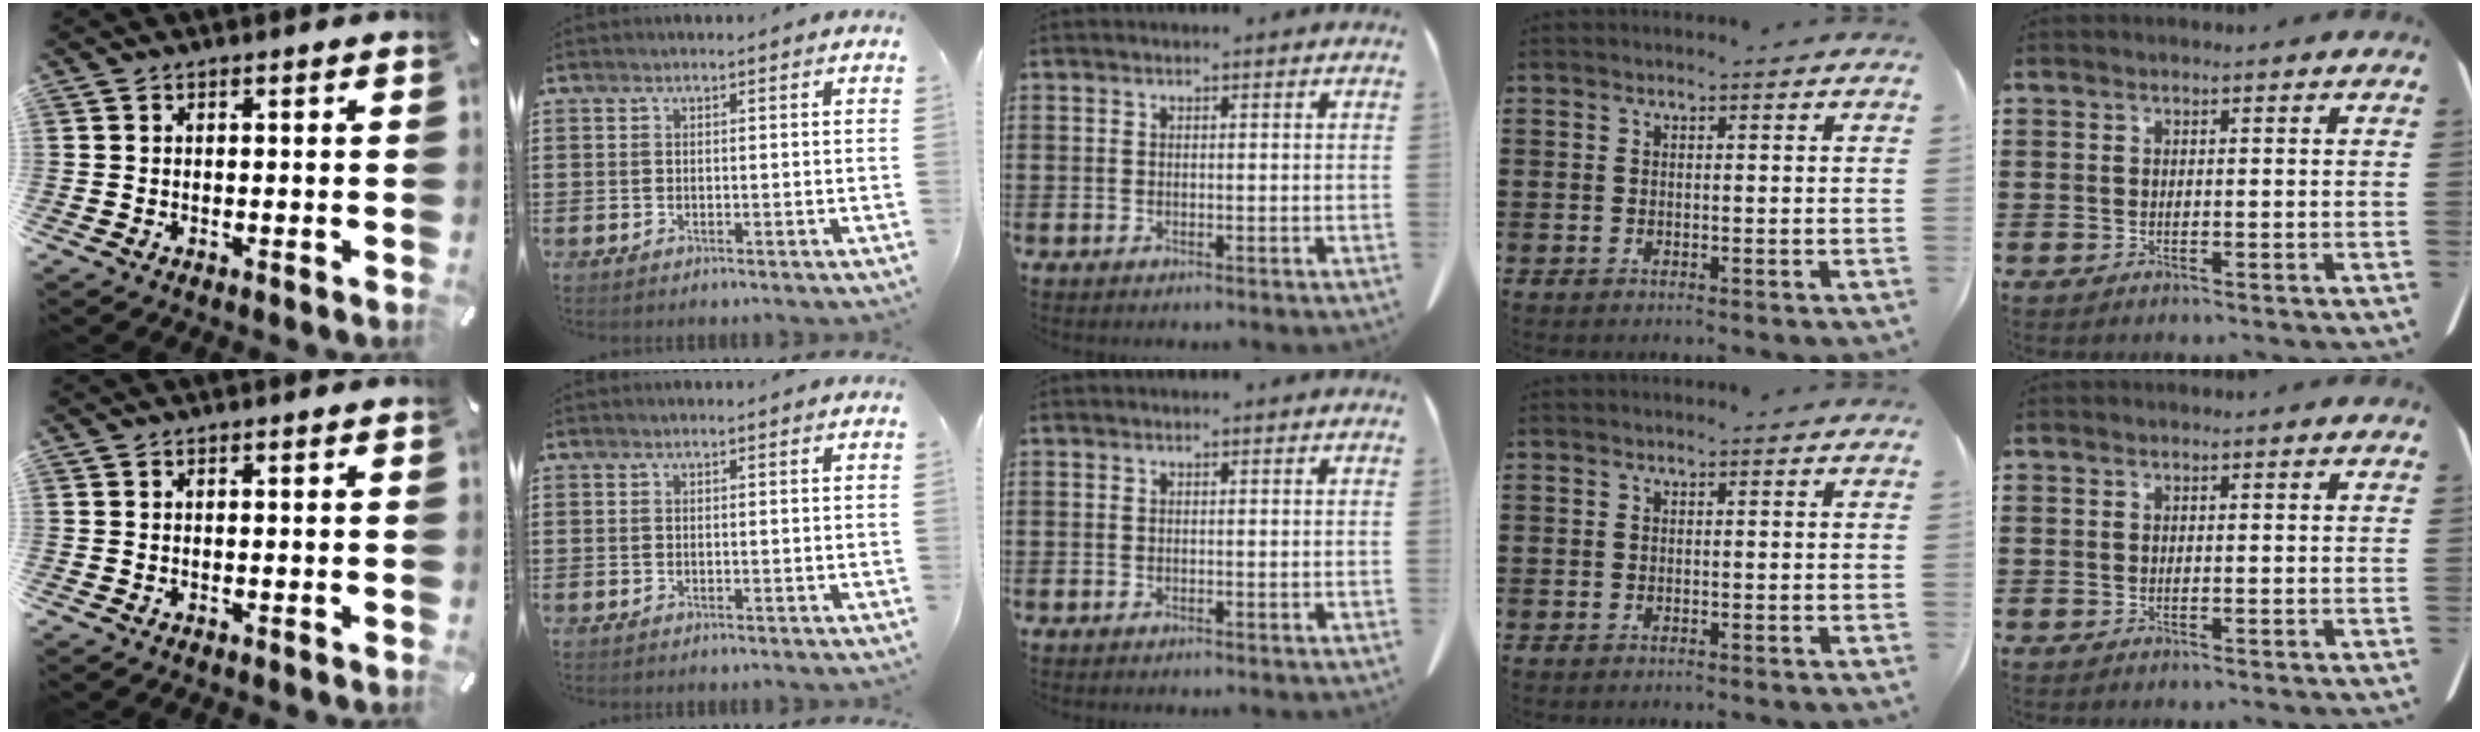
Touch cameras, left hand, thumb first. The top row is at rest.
{}